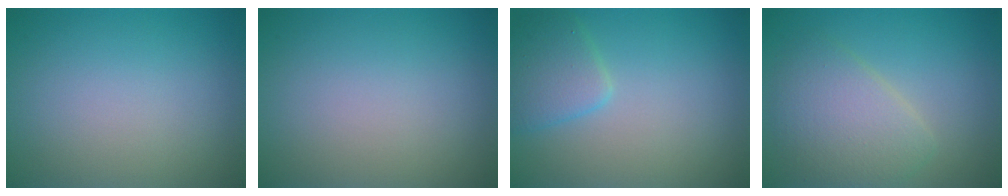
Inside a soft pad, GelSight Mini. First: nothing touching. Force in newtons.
{"total": 0.0}
{"total": 2.8, "press": 2.8, "slide": 0.1}
{"total": 4.6, "press": 4.6, "slide": 0.3}